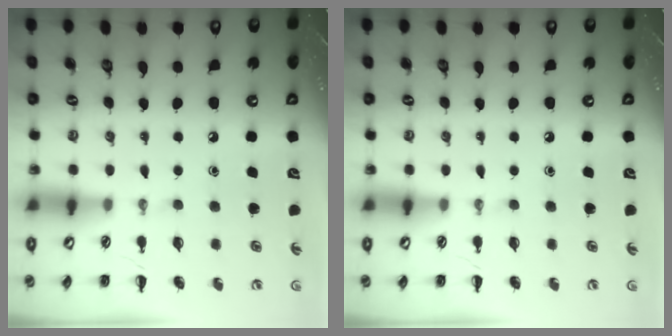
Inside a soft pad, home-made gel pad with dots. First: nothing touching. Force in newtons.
{"total": 0.0}